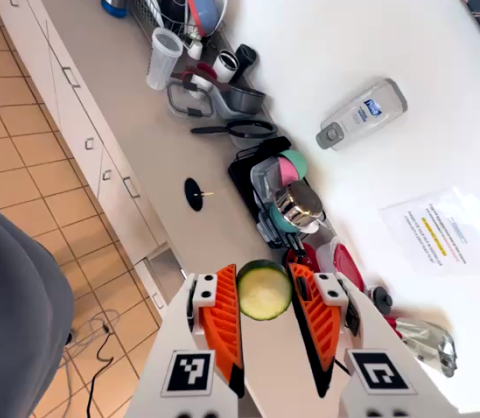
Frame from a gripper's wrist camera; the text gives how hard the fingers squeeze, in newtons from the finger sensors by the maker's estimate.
{"total": 7.8, "left": 7.8, "right": 7.9}